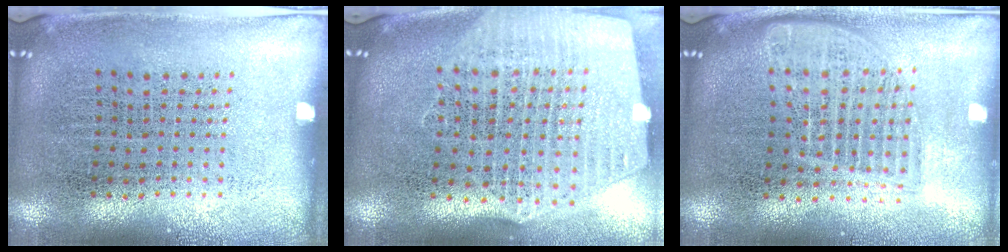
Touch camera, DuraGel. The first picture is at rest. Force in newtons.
{"total": 2.6, "press": 2.3, "slide": 1.3}
{"total": 1.7, "press": 1.4, "slide": 0.9}